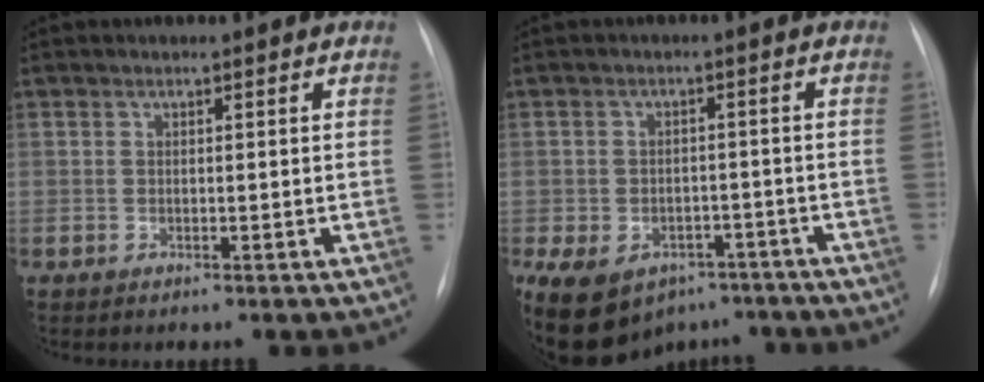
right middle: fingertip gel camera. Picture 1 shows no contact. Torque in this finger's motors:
{"motor_torque": [1.10, -1.04, 0.88, 0.21]}